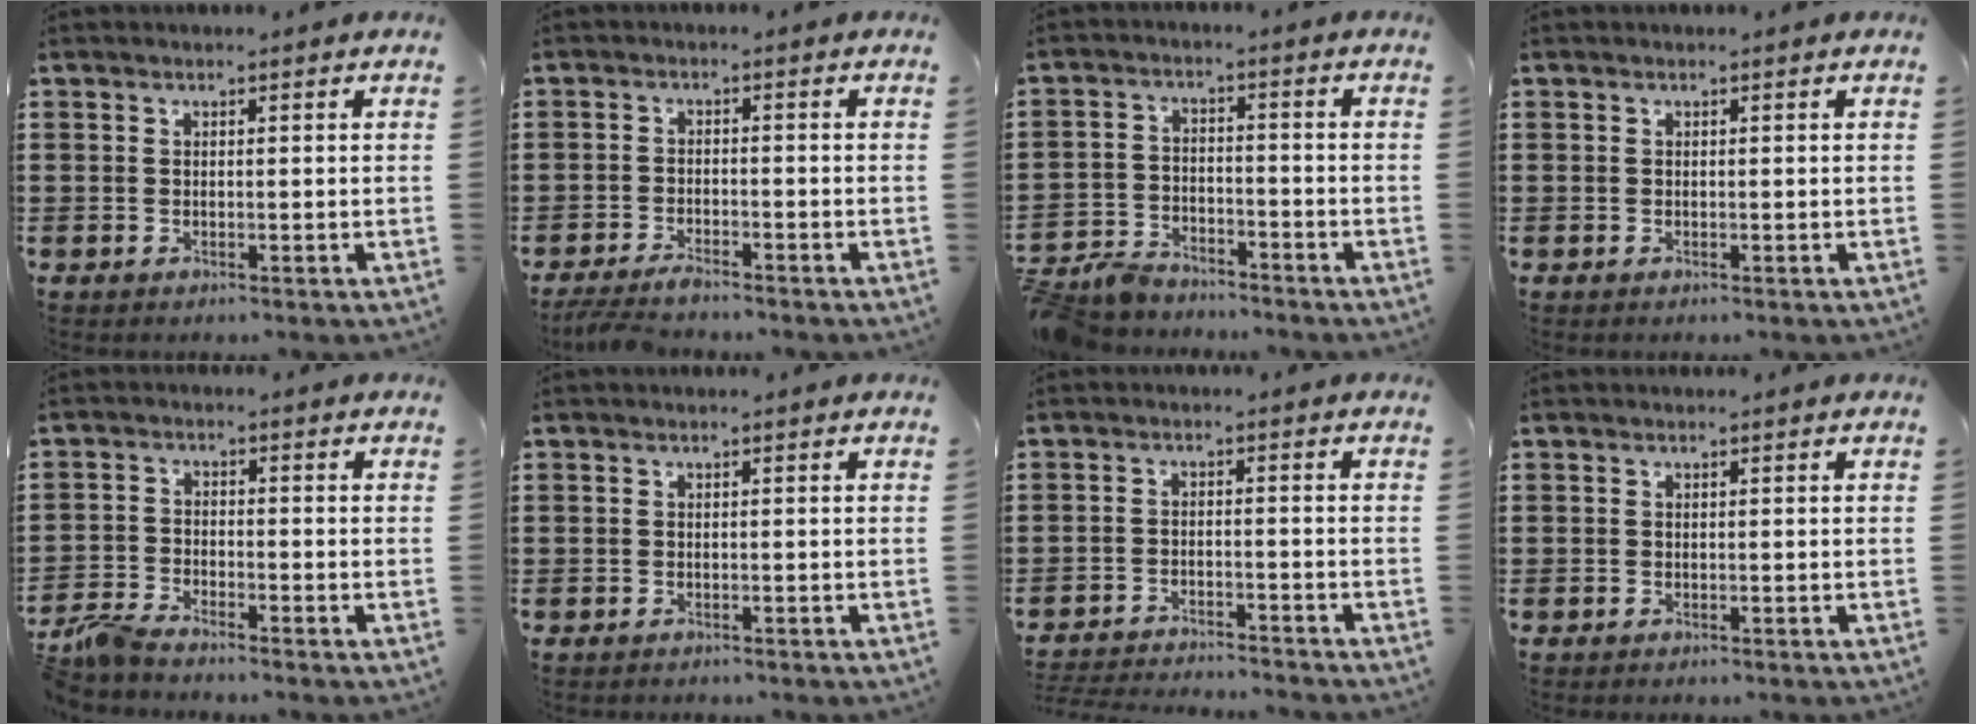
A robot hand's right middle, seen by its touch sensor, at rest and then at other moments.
{"total": 2.9, "force": [-2.6, 0.1, 1.1], "torque": [-0.037, -0.005, -0.056]}
{"total": 5.4, "force": [-5.2, 1.0, 0.9], "torque": [-0.037, 0.002, -0.109]}
{"total": 0.0}
{"total": 3.8, "force": [-3.5, 0.3, 1.3], "torque": [-0.053, -0.008, -0.078]}
{"total": 0.0}
{"total": 3.1, "force": [-3.1, -0.1, 0.2], "torque": [-0.007, -0.001, -0.067]}
{"total": 0.0}